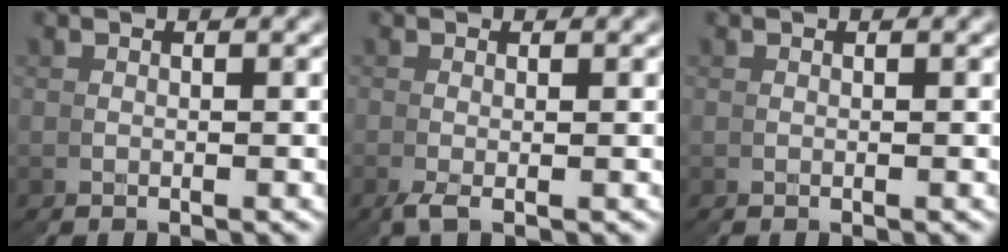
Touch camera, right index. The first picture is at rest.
{"total": 1.3, "force": [-0.4, -0.8, 1.0], "torque": [-0.009, 0.002, -0.011]}
{"total": 0.0}